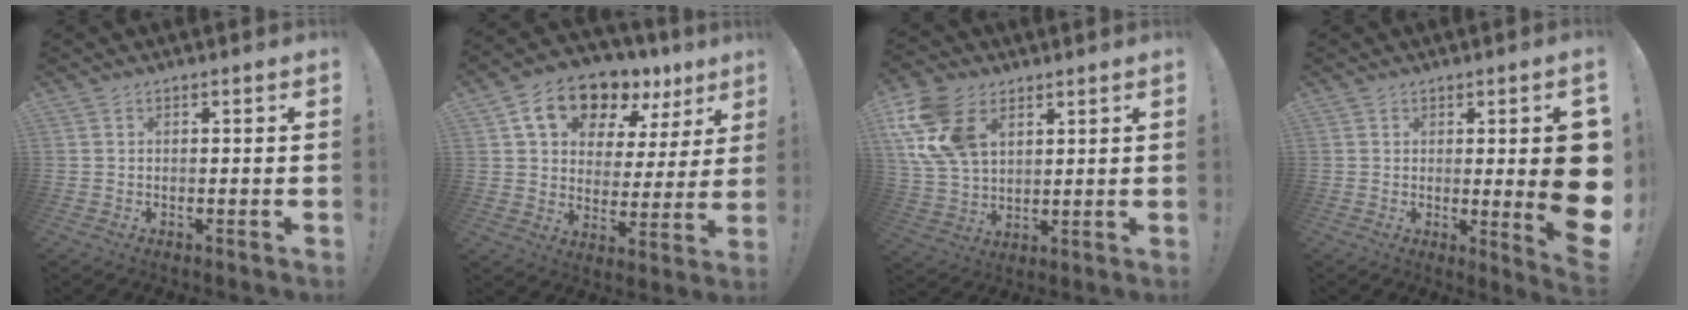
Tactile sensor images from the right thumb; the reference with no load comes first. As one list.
[{"total": 14.7, "force": [9.7, 8.3, 7.3], "torque": [-0.123, -0.063, 0.173]}, {"total": 16.7, "force": [6.7, 11.2, 10.3], "torque": [-0.207, -0.018, 0.129]}, {"total": 11.5, "force": [-0.3, 1.2, 11.5], "torque": [-0.143, -0.018, -0.004]}]